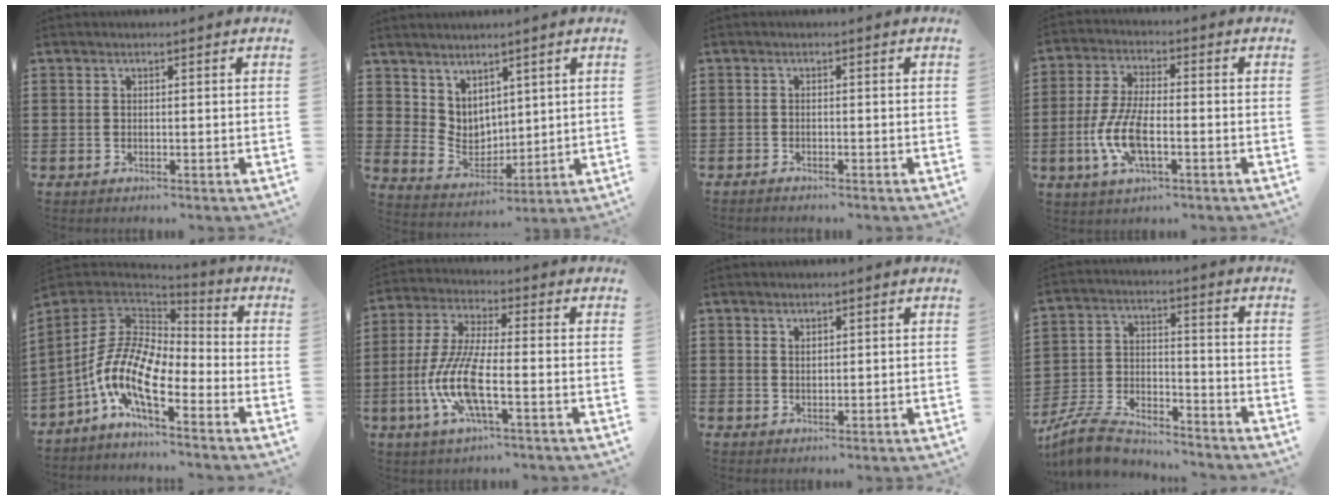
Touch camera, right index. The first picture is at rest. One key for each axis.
{"total": 4.9, "fx": 3.7, "fy": 3.1, "fz": 0.4, "tx": -0.029, "ty": -0.012, "tz": 0.072}
{"total": 0.8, "fx": -0.8, "fy": 0.0, "fz": 0.0, "tx": -0.002, "ty": 0.001, "tz": -0.018}
{"total": 8.6, "fx": -2.4, "fy": 3.3, "fz": 7.6, "tx": -0.175, "ty": -0.013, "tz": -0.048}
{"total": 12.7, "fx": -5.9, "fy": 5.6, "fz": 9.7, "tx": -0.230, "ty": -0.003, "tz": -0.125}
{"total": 10.4, "fx": -3.3, "fy": 2.7, "fz": 9.4, "tx": -0.218, "ty": -0.016, "tz": -0.068}
{"total": 1.3, "fx": 1.2, "fy": 0.6, "fz": 0.1, "tx": -0.003, "ty": 0.002, "tz": 0.023}
{"total": 7.8, "fx": -7.3, "fy": 1.5, "fz": 2.3, "tx": -0.063, "ty": 0.010, "tz": -0.146}